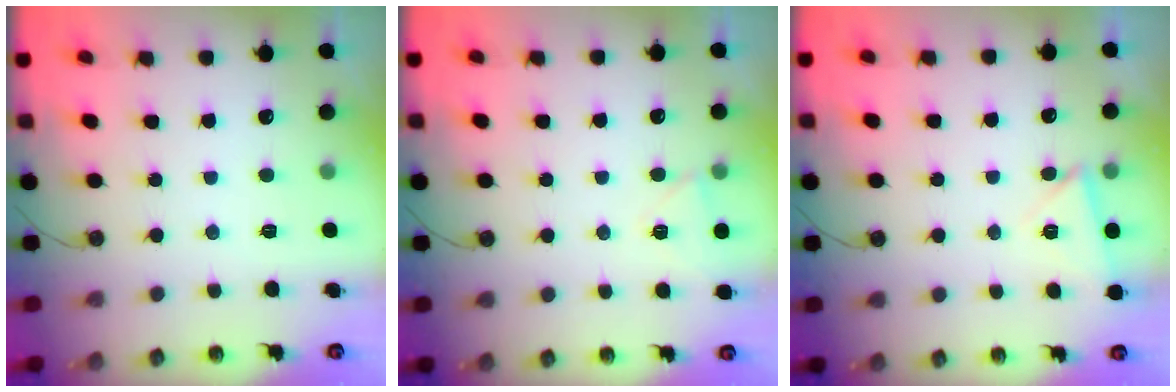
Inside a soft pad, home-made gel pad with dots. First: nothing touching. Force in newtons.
{"total": 4.3, "press": 4.1, "slide": 1.3}
{"total": 4.2, "press": 3.5, "slide": 2.3}